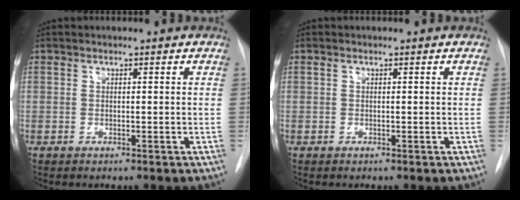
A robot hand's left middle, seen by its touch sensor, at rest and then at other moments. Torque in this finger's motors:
{"motor_torque": [-0.08, 0.05, -0.01, 0.00]}